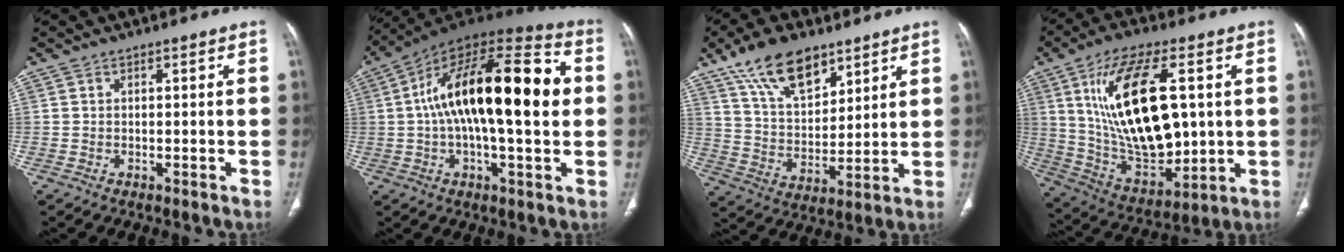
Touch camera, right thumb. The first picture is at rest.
{"total": 26.8, "force": [2.6, 10.0, 24.8], "torque": [-0.400, 0.034, 0.030]}
{"total": 15.1, "force": [9.9, 7.4, 8.7], "torque": [-0.122, -0.045, 0.185]}
{"total": 22.8, "force": [4.4, 10.7, 19.7], "torque": [-0.338, -0.015, 0.094]}